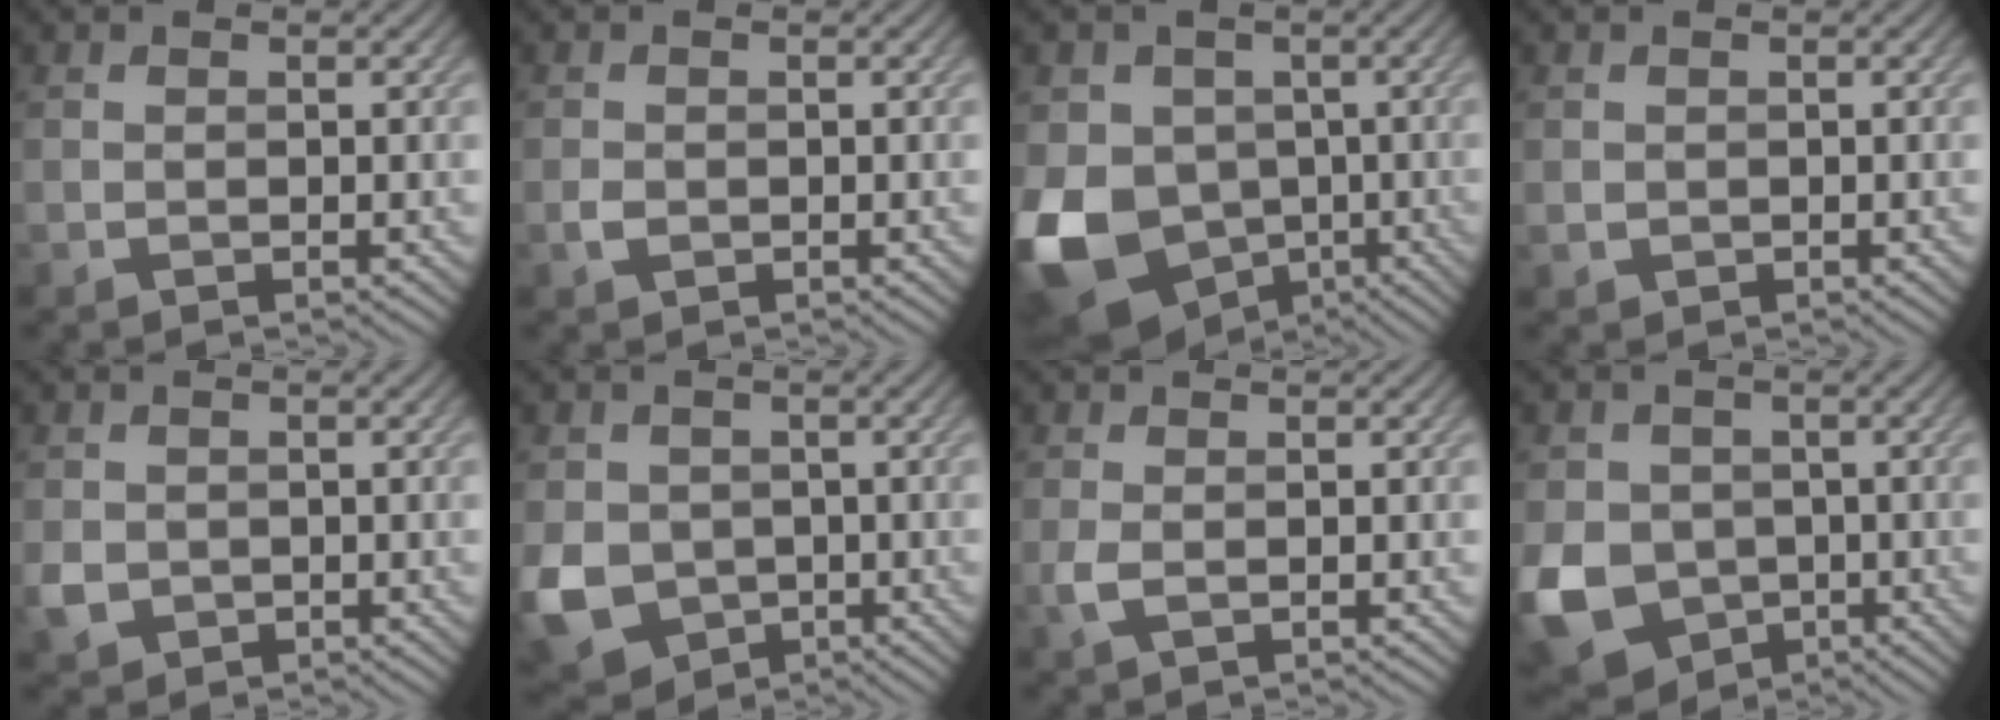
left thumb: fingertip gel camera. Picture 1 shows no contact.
{"total": 1.1, "force": [-0.3, 0.8, 0.6], "torque": [-0.014, -0.003, -0.008]}
{"total": 14.5, "force": [-4.1, 12.1, 6.9], "torque": [-0.193, -0.040, -0.081]}
{"total": 0.8, "force": [0.1, 0.8, 0.2], "torque": [-0.007, -0.005, 0.003]}
{"total": 2.5, "force": [-0.3, 2.3, 1.0], "torque": [-0.029, -0.008, -0.006]}
{"total": 7.8, "force": [-1.6, 6.6, 3.8], "torque": [-0.111, -0.027, -0.034]}
{"total": 1.5, "force": [-0.1, 0.7, 1.4], "torque": [-0.039, -0.001, -0.003]}
{"total": 10.0, "force": [-2.6, 8.4, 4.8], "torque": [-0.134, -0.036, -0.049]}